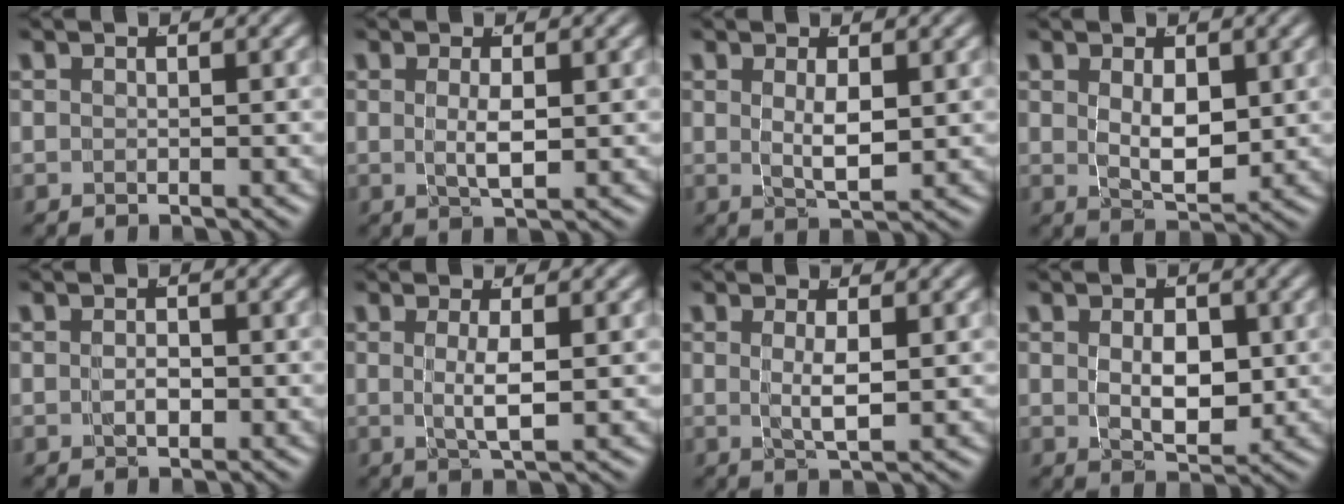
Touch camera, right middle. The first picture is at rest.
{"total": 2.2, "force": [0.0, 0.1, 2.2], "torque": [-0.045, -0.014, 0.009]}
{"total": 2.8, "force": [0.3, 0.4, 2.8], "torque": [-0.049, -0.016, 0.018]}
{"total": 3.6, "force": [0.4, 1.4, 3.2], "torque": [-0.054, -0.025, 0.020]}
{"total": 1.0, "force": [-0.4, 0.4, 0.9], "torque": [-0.021, -0.009, -0.002]}
{"total": 2.9, "force": [0.0, 0.1, 2.9], "torque": [-0.059, -0.015, 0.009]}
{"total": 2.6, "force": [0.1, 0.1, 2.5], "torque": [-0.052, -0.016, 0.013]}
{"total": 3.7, "force": [0.2, 1.7, 3.3], "torque": [-0.057, -0.026, 0.017]}